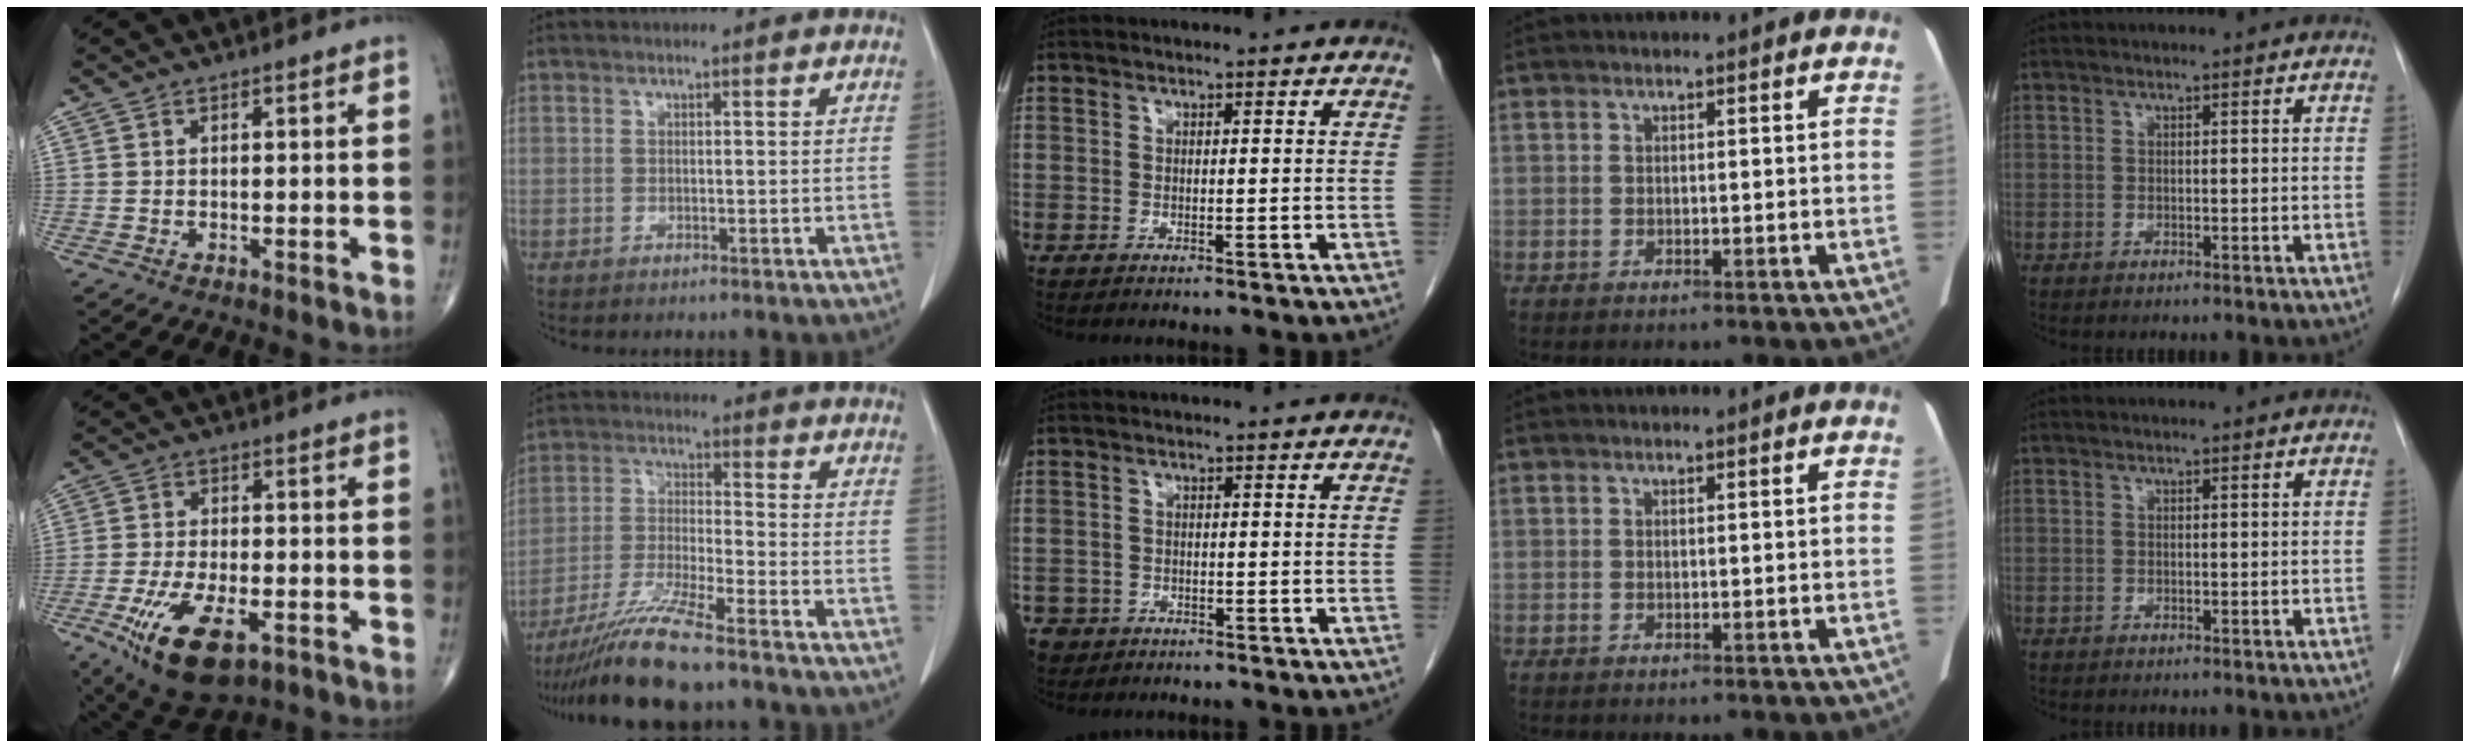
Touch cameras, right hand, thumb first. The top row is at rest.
{"thumb": {"total": 14.2, "force": [-6.5, 6.4, 10.9], "torque": [-0.197, 0.009, -0.099]}, "index": {"total": 11.0, "force": [-8.8, -0.1, 6.6], "torque": [-0.129, -0.027, -0.164]}, "middle": {"total": 4.3, "force": [-2.8, 3.2, 0.7], "torque": [-0.021, 0.002, -0.048]}}